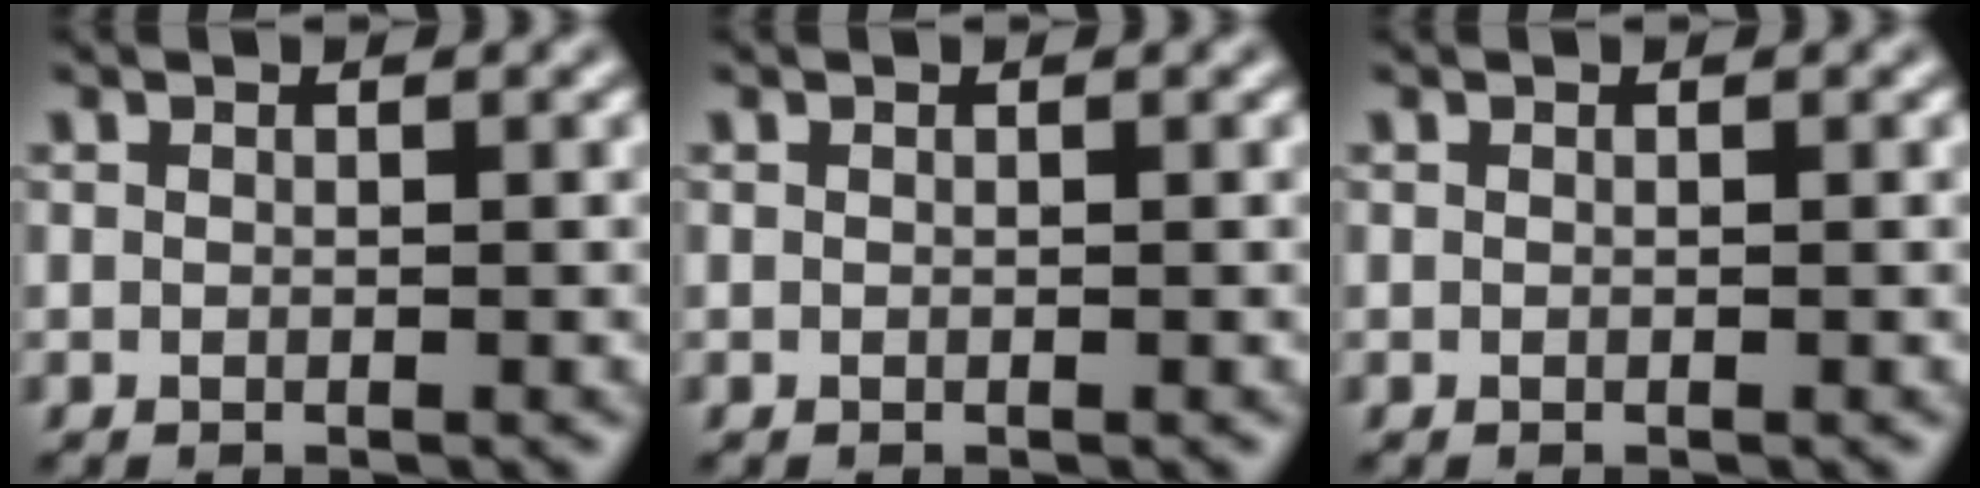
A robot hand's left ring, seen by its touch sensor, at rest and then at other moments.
{"total": 0.0}
{"total": 0.0}